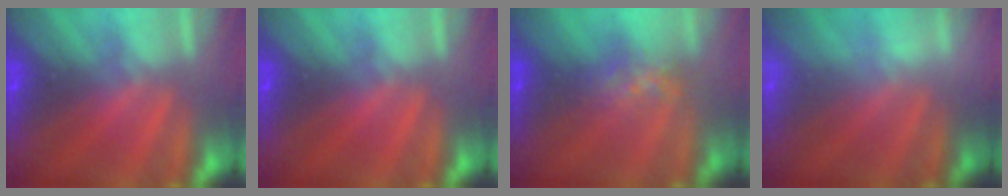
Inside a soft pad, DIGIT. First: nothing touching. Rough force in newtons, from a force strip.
{"total": 0.0}
{"total": 4.8}
{"total": 2.1}